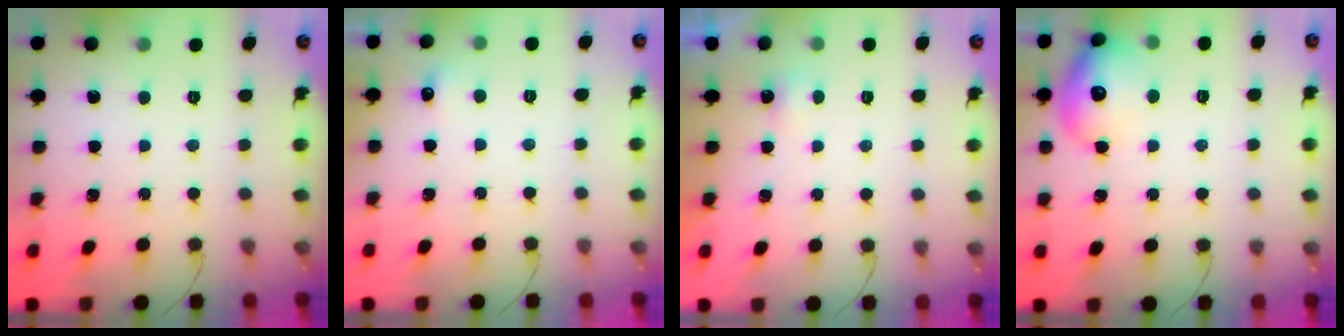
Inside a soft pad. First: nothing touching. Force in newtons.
{"total": 4.2, "press": 4.0, "slide": 1.2}
{"total": 1.6, "press": 1.5, "slide": 0.6}
{"total": 15.6, "press": 15.5, "slide": 1.5}